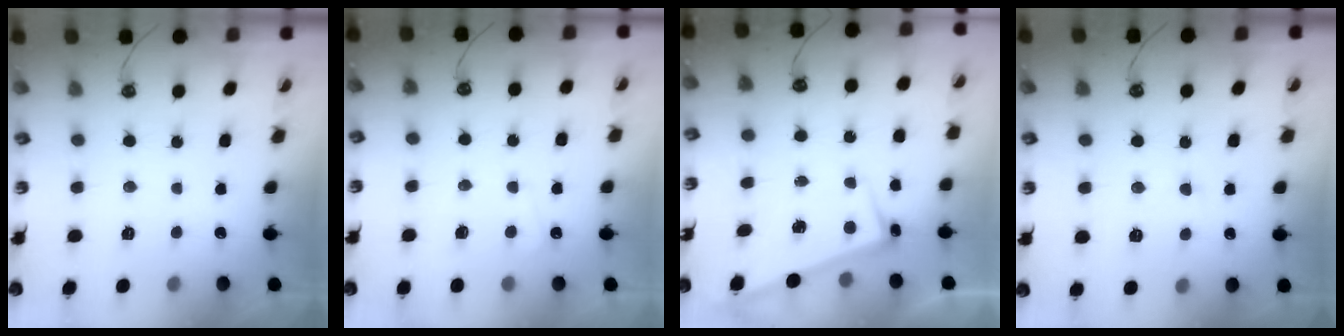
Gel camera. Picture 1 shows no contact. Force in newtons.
{"total": 1.1, "press": 1.0, "slide": 0.4}
{"total": 2.3, "press": 2.3, "slide": 0.5}
{"total": 1.9, "press": 1.8, "slide": 0.5}